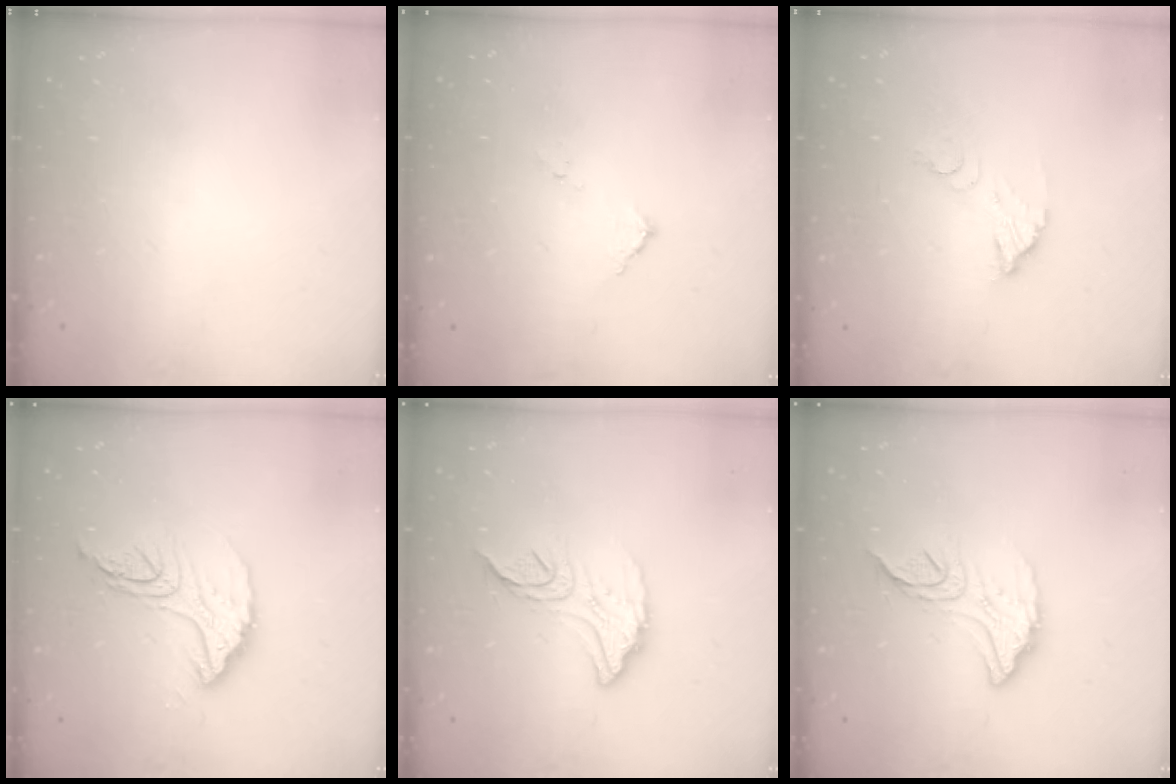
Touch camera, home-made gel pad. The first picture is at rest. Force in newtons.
{"total": 5.8, "press": 5.8, "slide": 0.2}
{"total": 5.4, "press": 5.4, "slide": 0.1}
{"total": 13.2, "press": 13.2, "slide": 0.7}
{"total": 12.4, "press": 12.4, "slide": 0.7}
{"total": 12.4, "press": 12.4, "slide": 0.7}